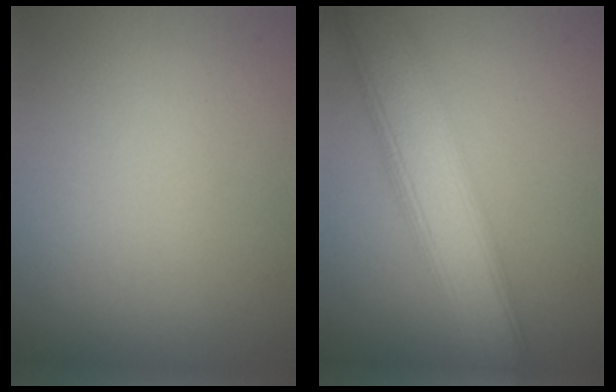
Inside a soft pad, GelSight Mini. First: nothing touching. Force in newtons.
{"total": 7.8, "press": 7.7, "slide": 0.4}